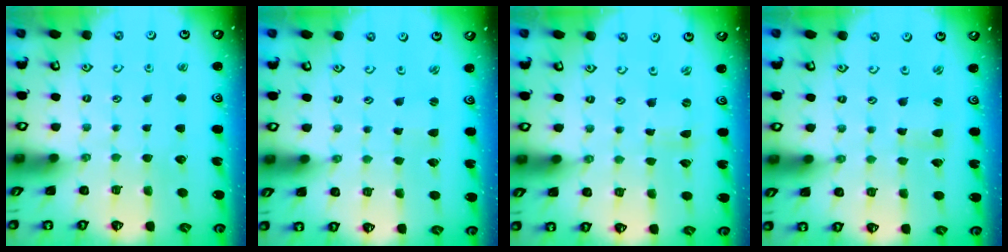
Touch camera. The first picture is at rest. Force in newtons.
{"total": 1.4, "press": 1.4, "slide": 0.3}
{"total": 0.0}
{"total": 1.0, "press": 1.0, "slide": 0.3}